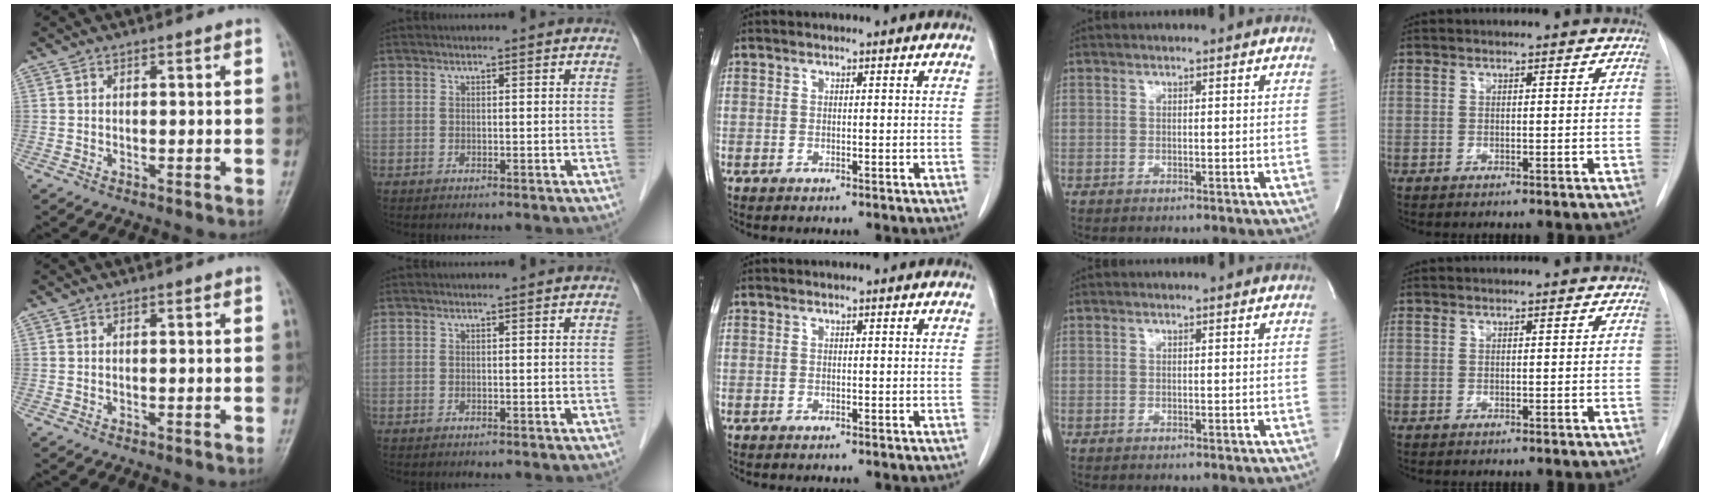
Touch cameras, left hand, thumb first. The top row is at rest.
{}